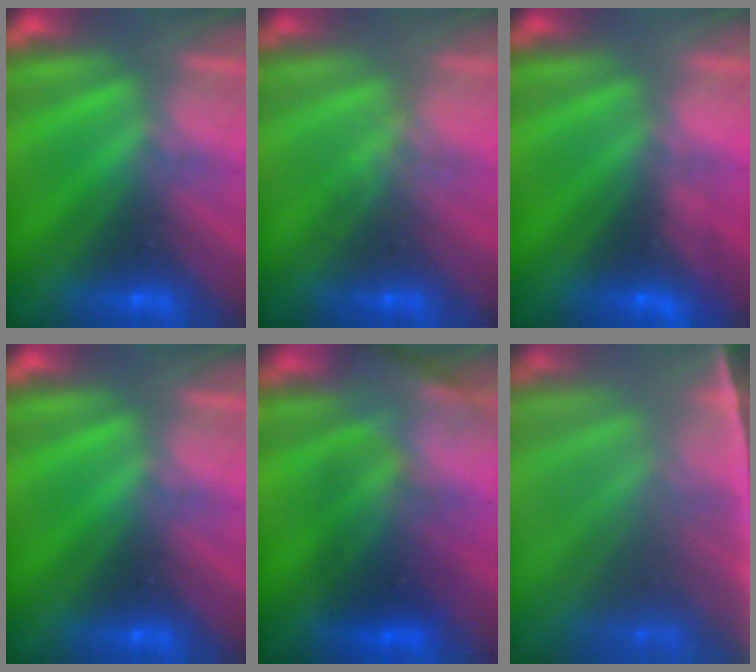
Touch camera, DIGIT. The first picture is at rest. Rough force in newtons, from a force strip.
{"total": 1.4}
{"total": 3.4}
{"total": 0.0}
{"total": 2.6}
{"total": 5.5}